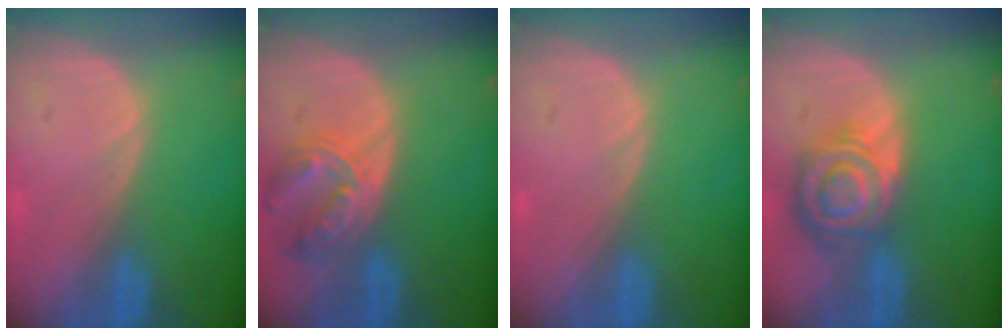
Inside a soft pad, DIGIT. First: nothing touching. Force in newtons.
{"total": 7.6, "press": 6.7, "slide": 3.7}
{"total": 0.0}
{"total": 8.4, "press": 7.3, "slide": 4.2}